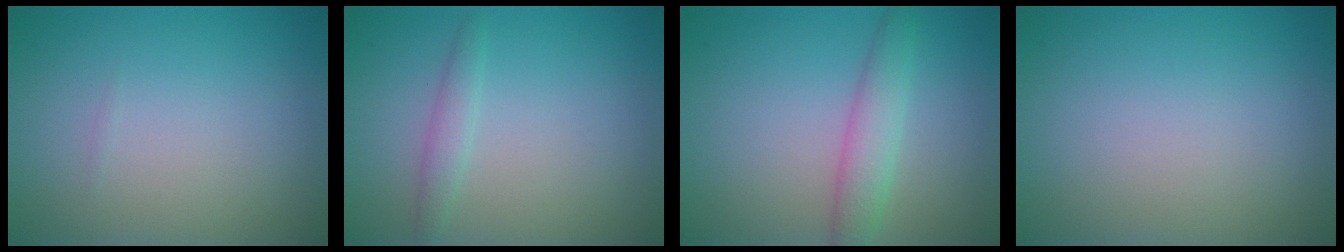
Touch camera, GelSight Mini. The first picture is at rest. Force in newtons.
{"total": 1.3, "press": 1.3, "slide": 0.0}
{"total": 2.8, "press": 2.8, "slide": 0.1}
{"total": 0.0}